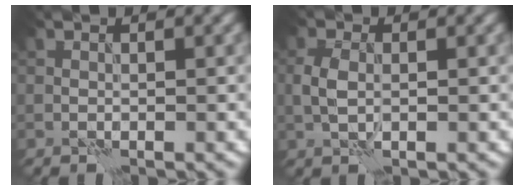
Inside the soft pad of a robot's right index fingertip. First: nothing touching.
{"total": 2.2, "force": [0.0, 1.4, 1.8], "torque": [-0.043, 0.001, -0.001]}